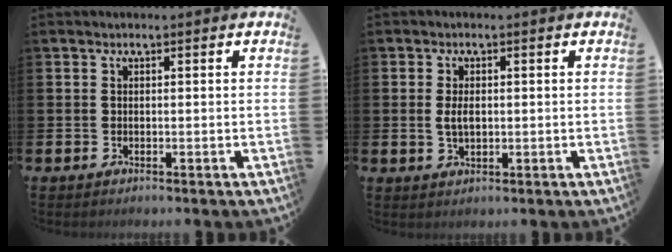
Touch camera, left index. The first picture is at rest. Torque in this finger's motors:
{"motor_torque": [0.83, 0.00, 0.09, 0.12]}